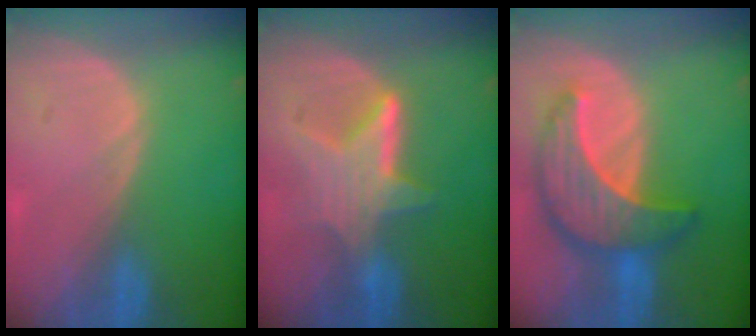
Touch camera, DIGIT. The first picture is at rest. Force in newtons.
{"total": 6.2, "press": 6.1, "slide": 0.9}
{"total": 9.7, "press": 9.7, "slide": 0.7}